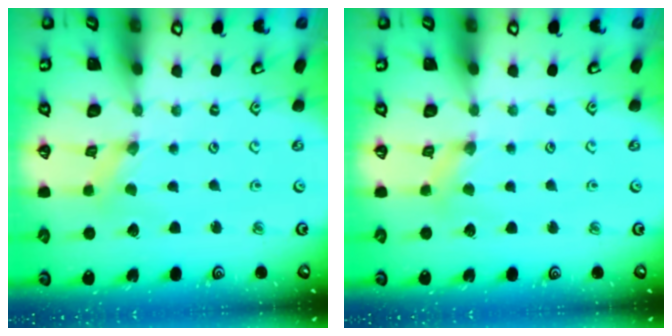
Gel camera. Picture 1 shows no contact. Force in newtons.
{"total": 2.8, "press": 2.8, "slide": 0.4}